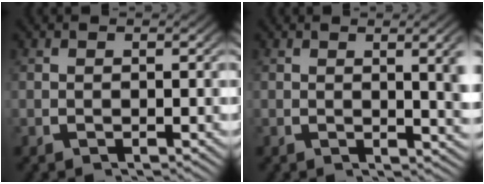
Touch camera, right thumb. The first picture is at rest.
{"total": 3.2, "force": [0.7, 0.6, 3.0], "torque": [-0.033, -0.005, 0.015]}